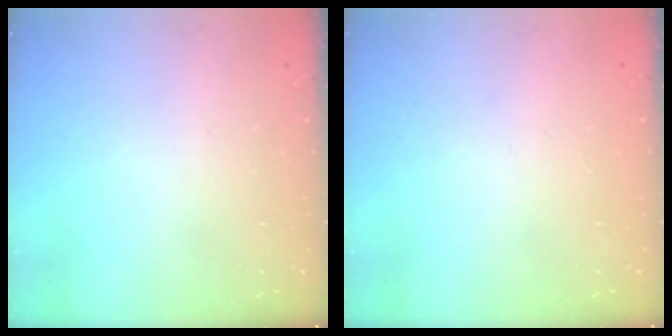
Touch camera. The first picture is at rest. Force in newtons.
{"total": 0.0}